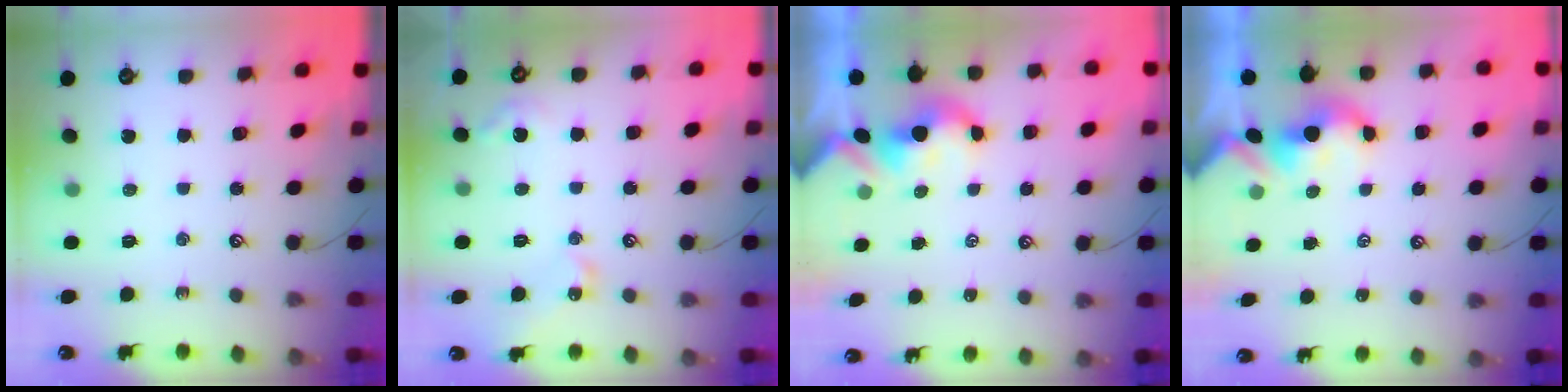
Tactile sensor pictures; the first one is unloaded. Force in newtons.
{"total": 6.3, "press": 6.2, "slide": 0.7}
{"total": 2.9, "press": 2.8, "slide": 0.6}
{"total": 2.4, "press": 2.4, "slide": 0.3}